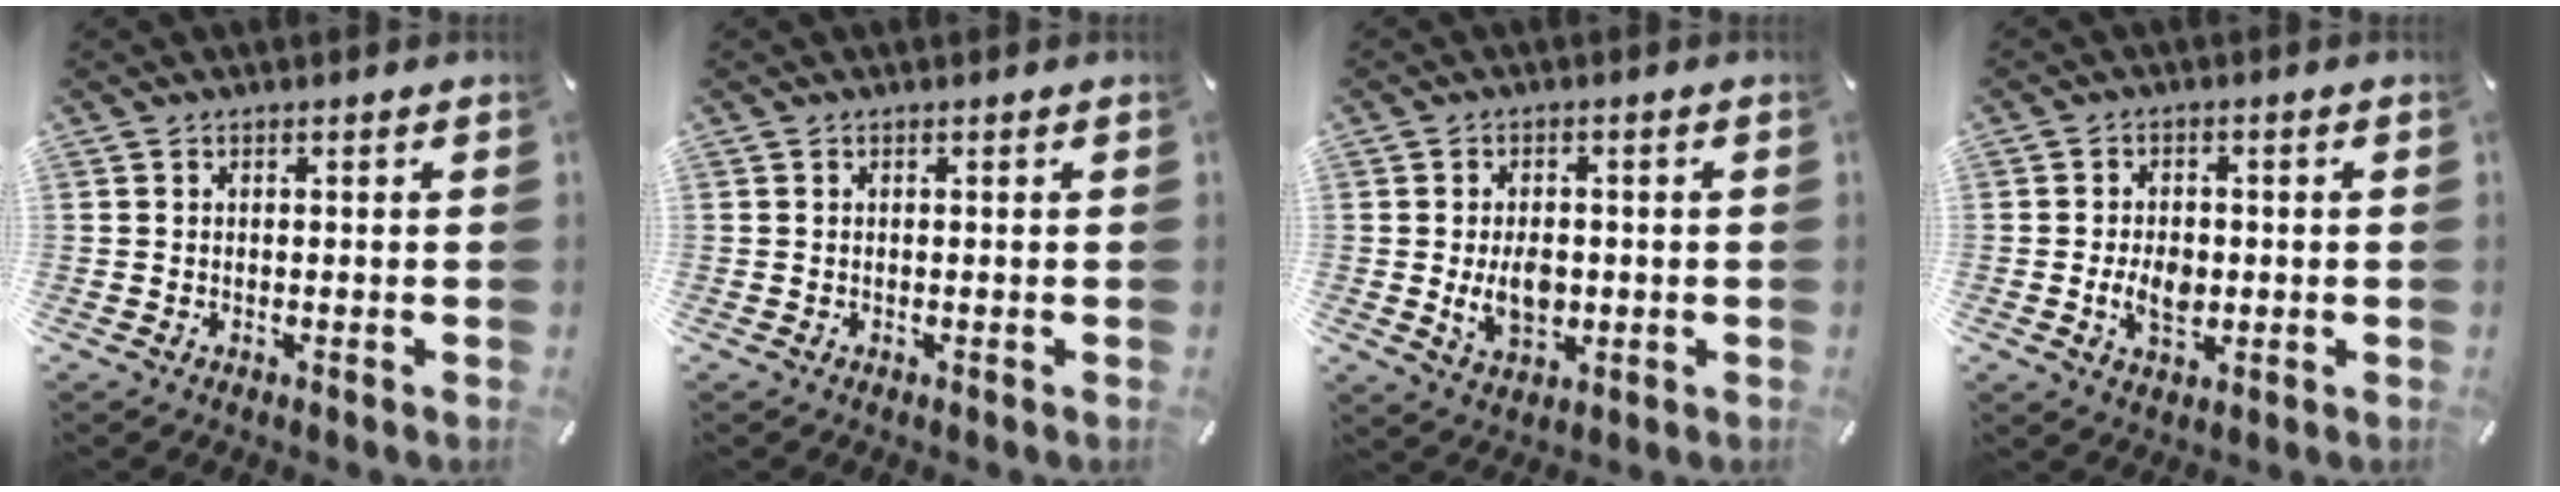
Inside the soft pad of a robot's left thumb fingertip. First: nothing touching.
{"total": 0.0}
{"total": 7.7, "force": [-0.7, 5.3, 5.5], "torque": [-0.099, -0.010, -0.015]}
{"total": 6.3, "force": [-0.9, 4.3, 4.5], "torque": [-0.091, -0.002, -0.019]}